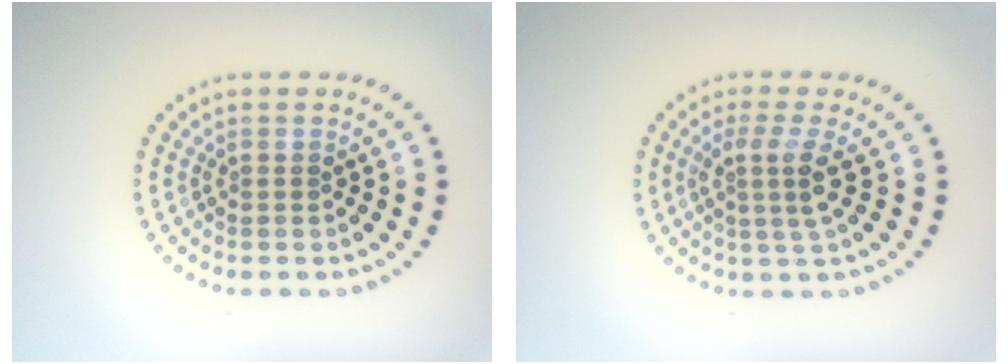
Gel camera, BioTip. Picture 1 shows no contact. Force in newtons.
{"total": 3.0, "press": 2.1, "slide": 2.1}